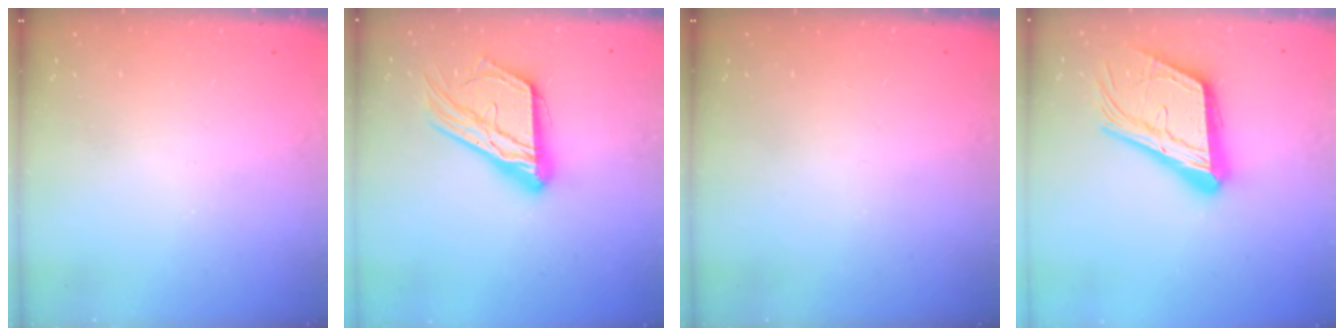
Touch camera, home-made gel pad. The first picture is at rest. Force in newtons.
{"total": 17.9, "press": 17.8, "slide": 1.5}
{"total": 0.0}
{"total": 23.2, "press": 22.8, "slide": 3.7}